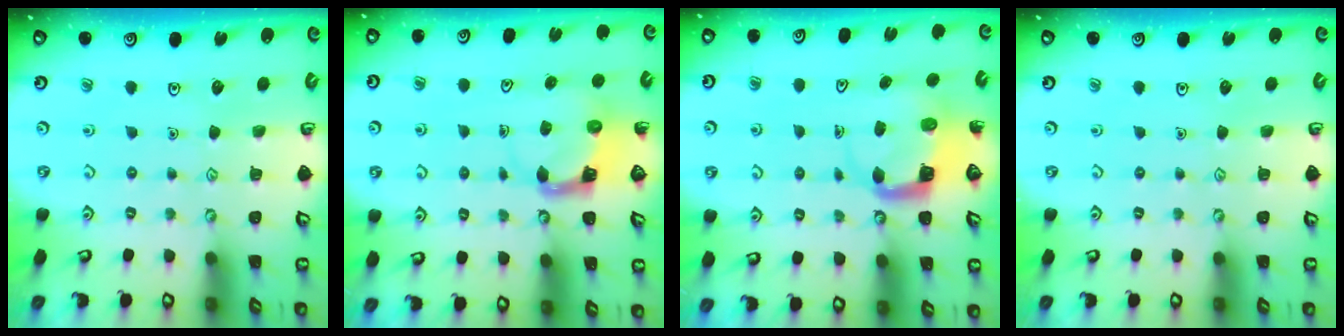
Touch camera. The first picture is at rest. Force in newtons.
{"total": 3.9, "press": 3.8, "slide": 0.7}
{"total": 5.8, "press": 5.8, "slide": 0.6}
{"total": 0.0}